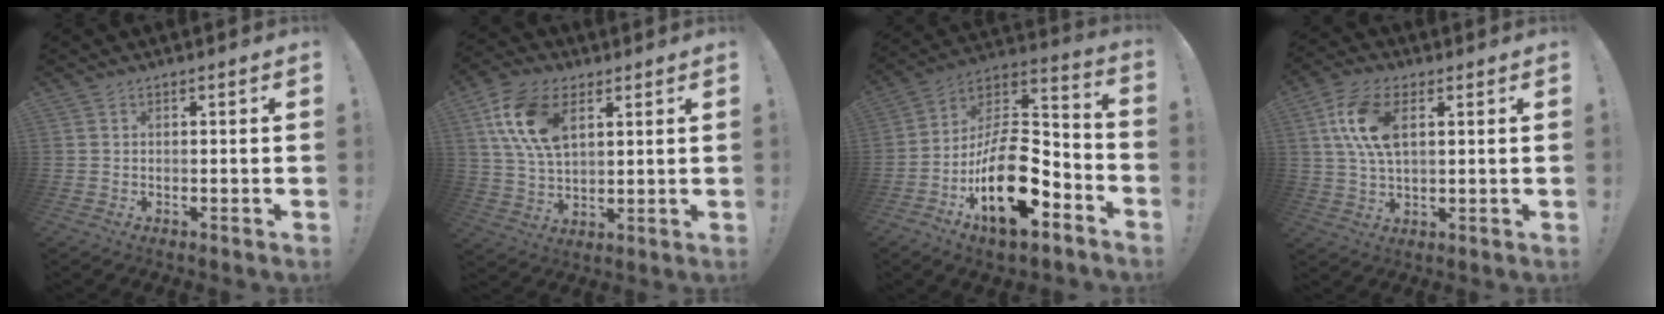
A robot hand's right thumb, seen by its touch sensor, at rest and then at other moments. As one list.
[{"total": 15.3, "force": [6.3, 9.1, 10.6], "torque": [-0.210, -0.008, 0.118]}, {"total": 22.9, "force": [-8.4, 11.6, 17.9], "torque": [-0.304, 0.047, -0.128]}, {"total": 11.6, "force": [3.3, 6.3, 9.1], "torque": [-0.194, 0.001, 0.060]}]